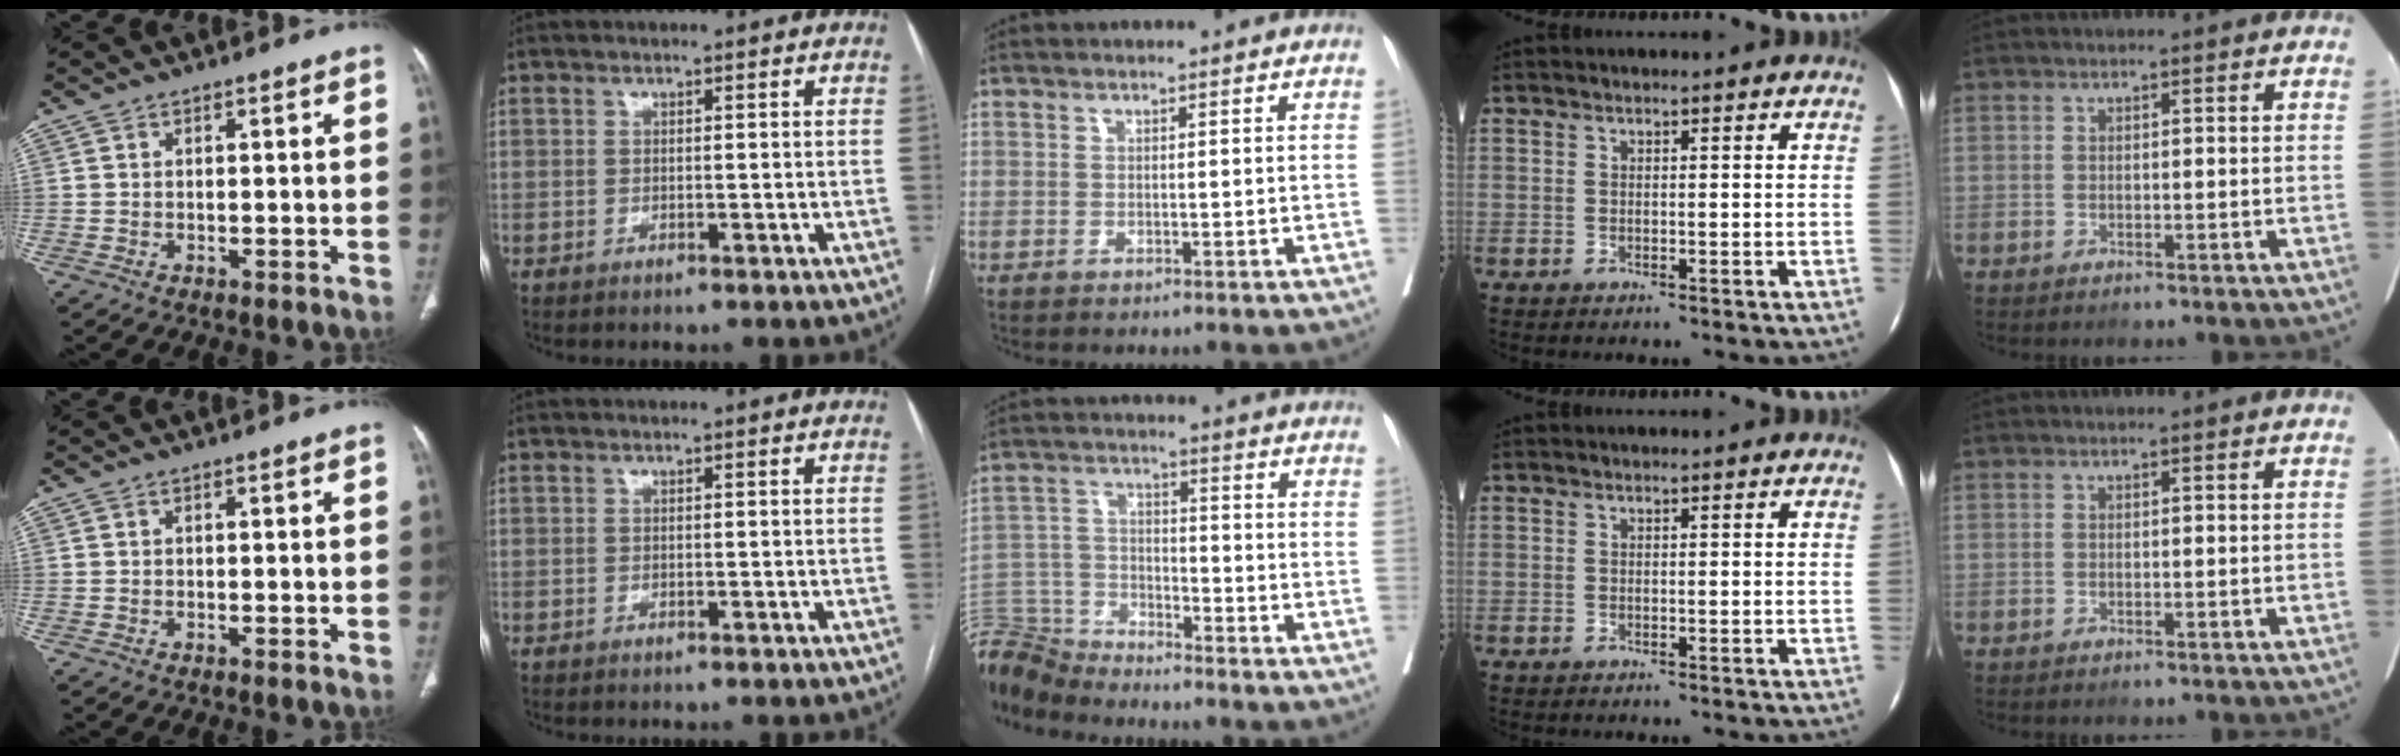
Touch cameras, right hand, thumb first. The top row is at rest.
{"middle": {"total": 9.2, "force": [-9.2, 0.4, -0.2], "torque": [-0.002, 0.011, -0.181]}}